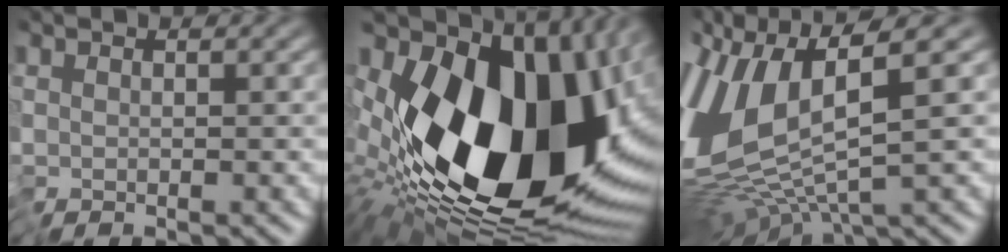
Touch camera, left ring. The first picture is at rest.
{"total": 21.1, "force": [0.4, 12.4, 17.1], "torque": [-0.339, -0.033, 0.022]}
{"total": 11.9, "force": [0.9, 5.0, 10.7], "torque": [-0.238, -0.014, 0.025]}